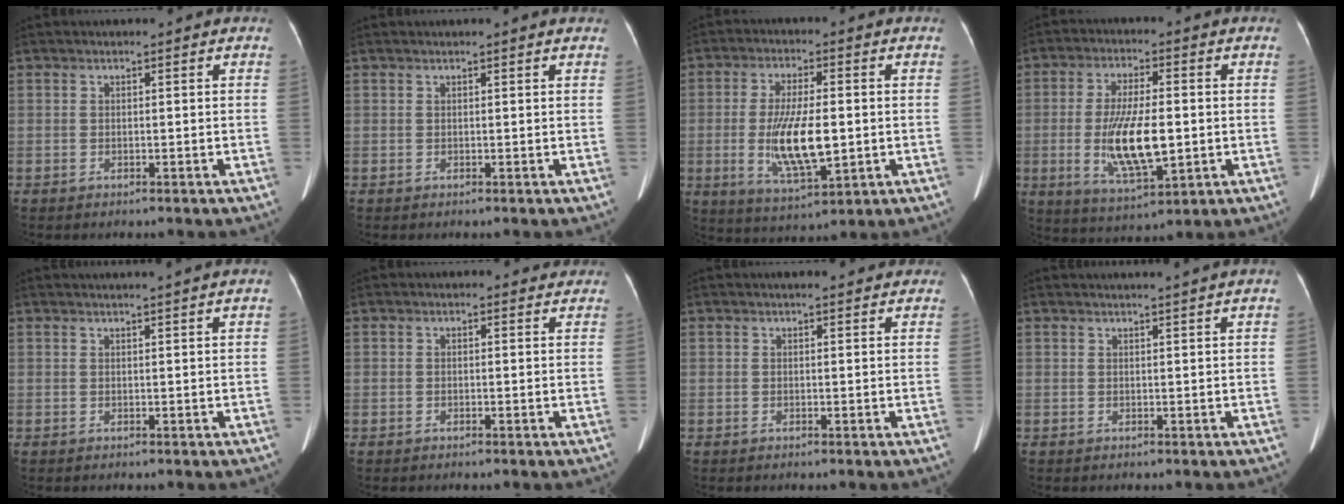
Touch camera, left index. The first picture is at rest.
{"total": 1.5, "force": [1.4, 0.0, 0.6], "torque": [-0.011, 0.016, 0.017]}
{"total": 10.9, "force": [-1.1, 3.1, 10.4], "torque": [-0.205, -0.012, -0.013]}
{"total": 11.5, "force": [-1.3, 3.4, 10.9], "torque": [-0.214, -0.010, -0.017]}
{"total": 3.7, "force": [3.3, -0.9, 1.5], "torque": [-0.018, 0.014, 0.042]}
{"total": 1.4, "force": [1.2, 0.8, 0.0], "torque": [0.000, -0.001, 0.002]}
{"total": 4.8, "force": [4.2, 1.2, 2.0], "torque": [-0.021, 0.019, 0.047]}
{"total": 3.6, "force": [3.2, -1.0, 1.5], "torque": [-0.016, 0.011, 0.041]}